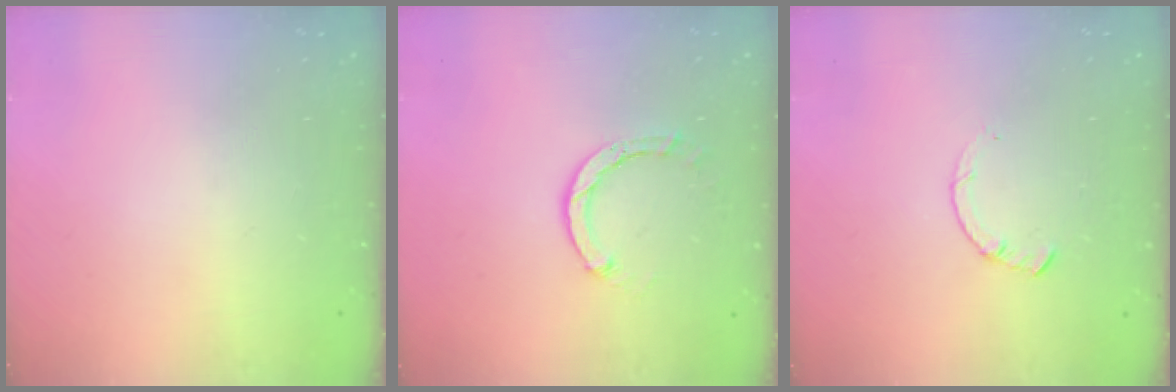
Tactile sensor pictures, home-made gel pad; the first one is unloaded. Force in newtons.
{"total": 3.5, "press": 3.5, "slide": 0.3}
{"total": 1.4, "press": 1.4, "slide": 0.2}